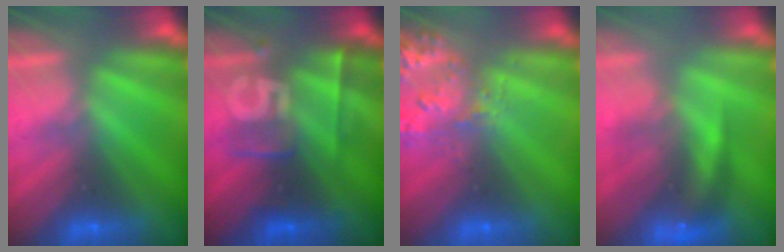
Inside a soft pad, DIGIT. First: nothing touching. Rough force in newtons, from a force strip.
{"total": 2.4}
{"total": 2.8}
{"total": 9.8}